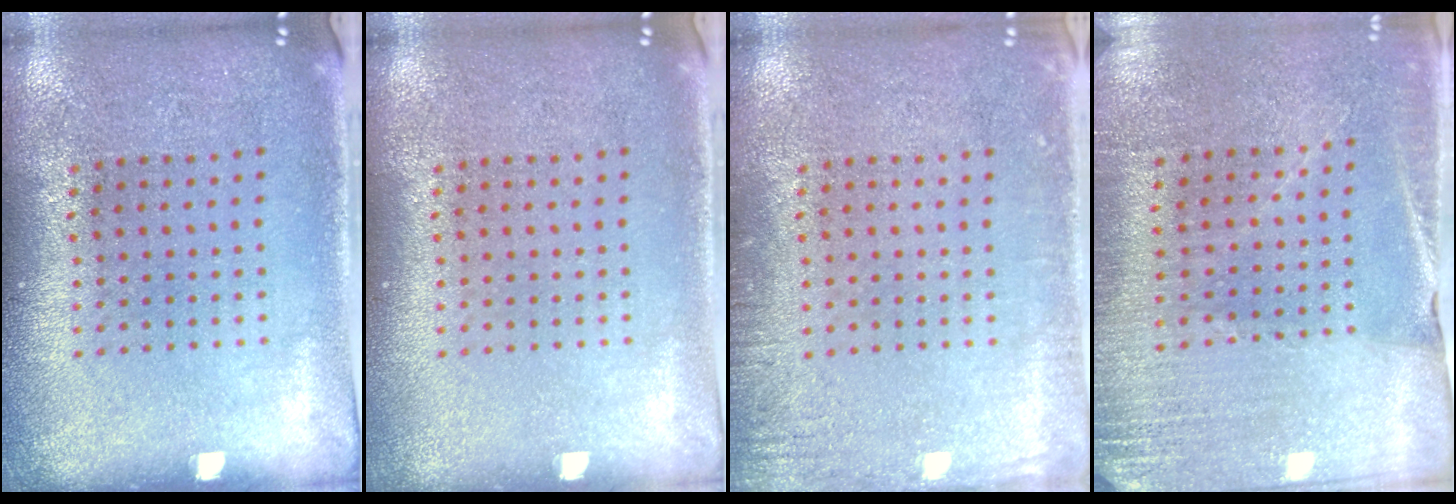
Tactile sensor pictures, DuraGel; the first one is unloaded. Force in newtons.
{"total": 0.0}
{"total": 2.0, "press": 1.9, "slide": 0.2}
{"total": 2.7, "press": 2.6, "slide": 0.3}